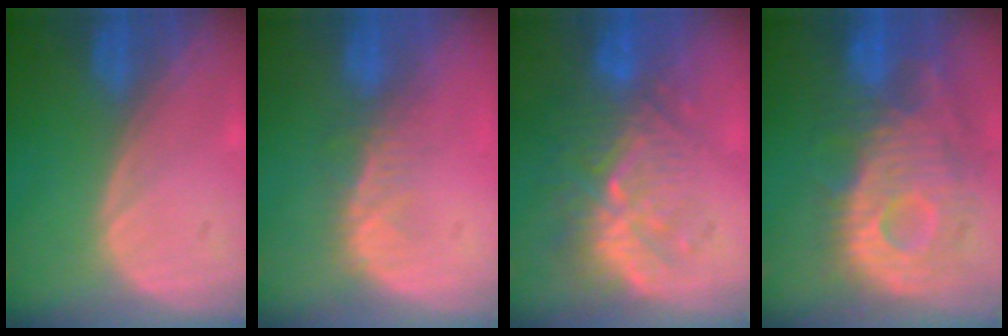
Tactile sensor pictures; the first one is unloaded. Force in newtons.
{"total": 3.4, "press": 3.0, "slide": 1.6}
{"total": 9.2, "press": 8.8, "slide": 2.6}
{"total": 12.3, "press": 10.9, "slide": 5.7}